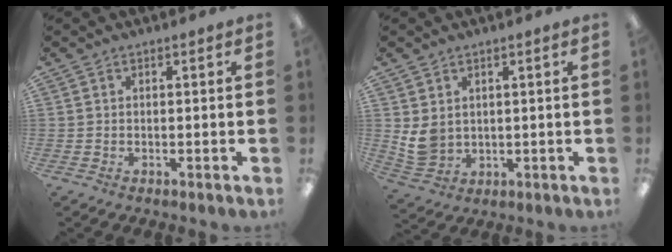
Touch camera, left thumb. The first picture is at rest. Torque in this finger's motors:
{"motor_torque": [0.82, 0.95, 0.48, -0.38, 0.04]}